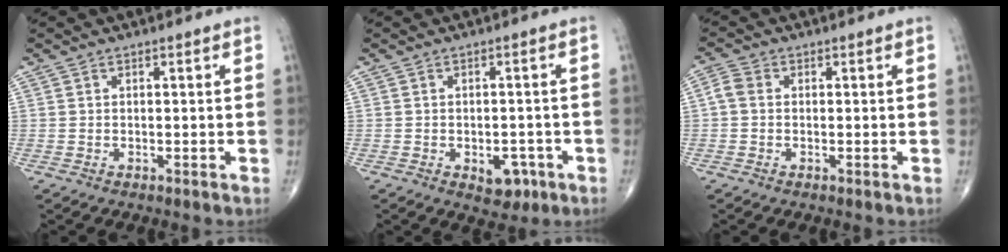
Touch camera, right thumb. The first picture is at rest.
{"total": 4.9, "force": [-1.9, 3.1, 3.2], "torque": [-0.018, 0.009, -0.019]}
{"total": 2.7, "force": [0.1, 2.1, 1.6], "torque": [-0.032, 0.009, -0.007]}